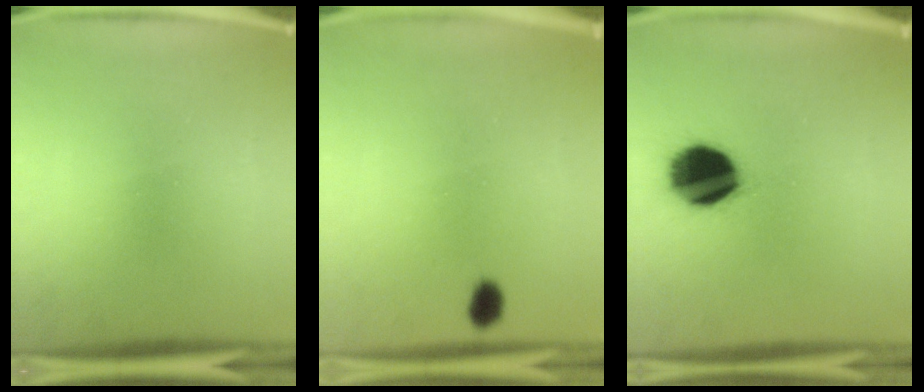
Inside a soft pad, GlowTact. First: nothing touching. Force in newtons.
{"total": 2.4}
{"total": 17.8}